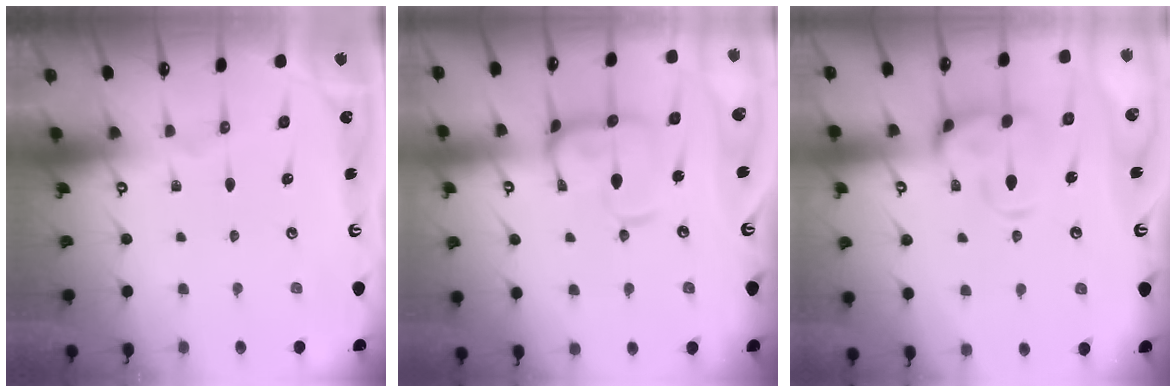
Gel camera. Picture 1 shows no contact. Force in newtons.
{"total": 8.9, "press": 8.8, "slide": 1.2}
{"total": 5.8, "press": 5.6, "slide": 1.5}